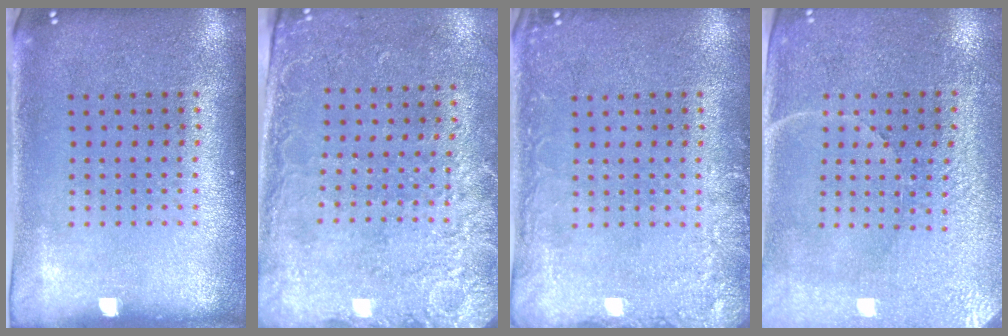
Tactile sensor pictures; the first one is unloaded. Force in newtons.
{"total": 2.5, "press": 2.0, "slide": 1.5}
{"total": 2.4, "press": 2.4, "slide": 0.4}
{"total": 3.3, "press": 3.1, "slide": 1.1}